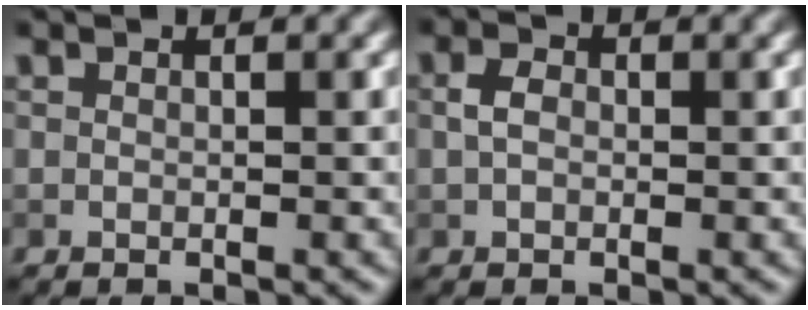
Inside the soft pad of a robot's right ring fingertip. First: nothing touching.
{"total": 1.5, "force": [0.0, 1.1, 1.0], "torque": [-0.022, 0.004, -0.004]}